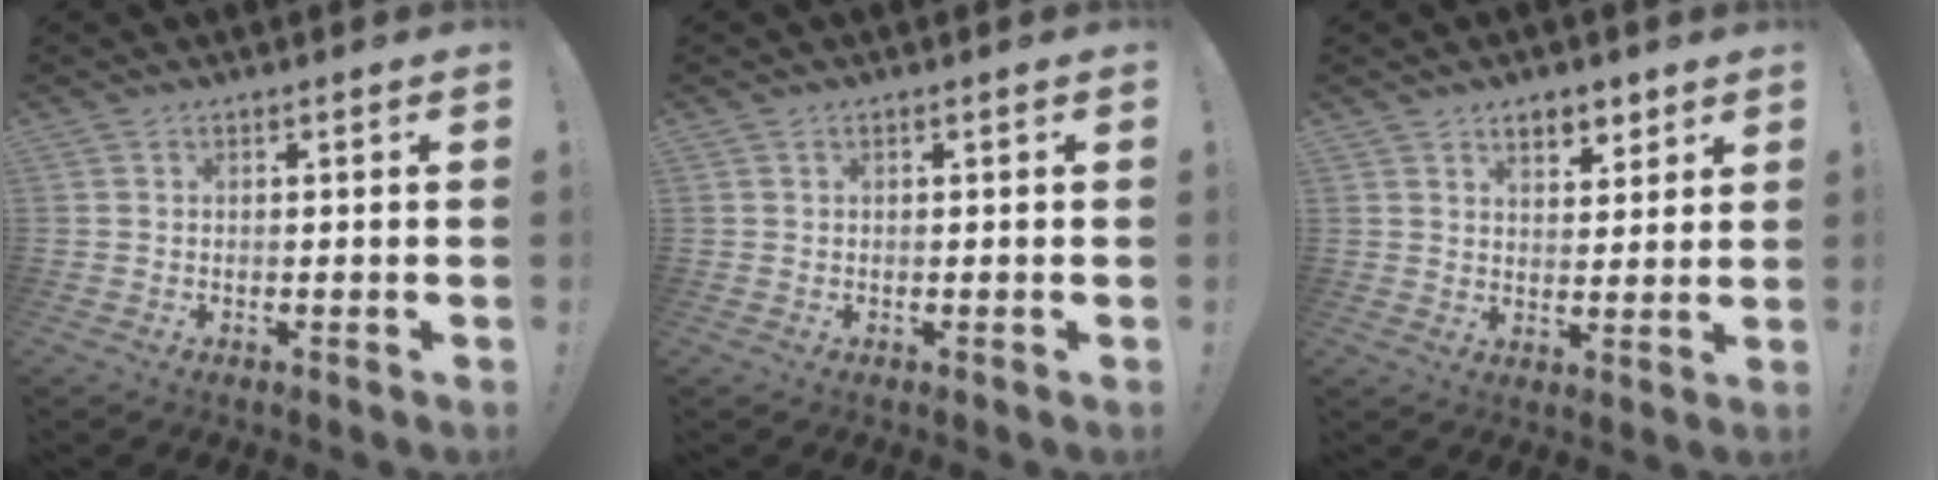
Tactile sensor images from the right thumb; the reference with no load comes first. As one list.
[{"total": 0.0}, {"total": 6.5, "force": [4.7, 3.5, 2.9], "torque": [-0.032, -0.026, 0.083]}]